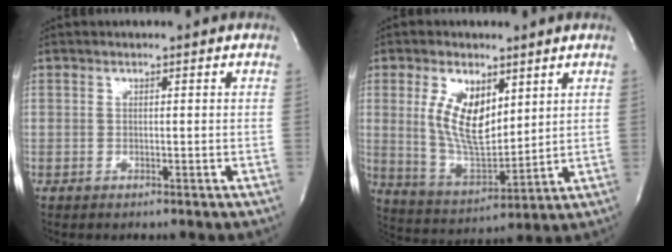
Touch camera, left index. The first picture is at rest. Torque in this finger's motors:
{"motor_torque": [0.31, -0.13, 0.50, 0.16]}